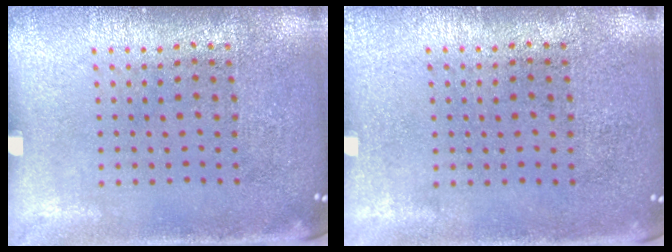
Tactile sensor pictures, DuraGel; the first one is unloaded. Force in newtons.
{"total": 0.0}